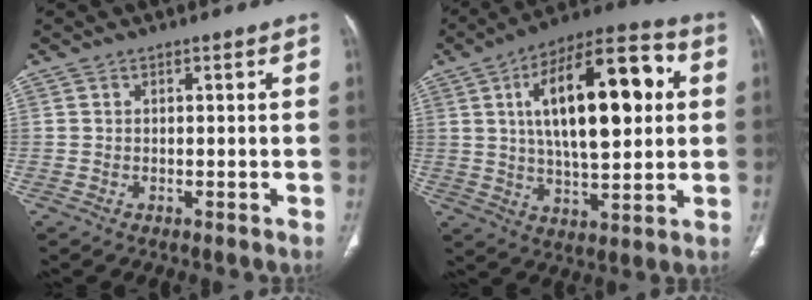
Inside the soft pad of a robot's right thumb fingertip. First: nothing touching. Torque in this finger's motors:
{"motor_torque": [-0.91, 2.11, 1.48, -0.39, 0.27]}